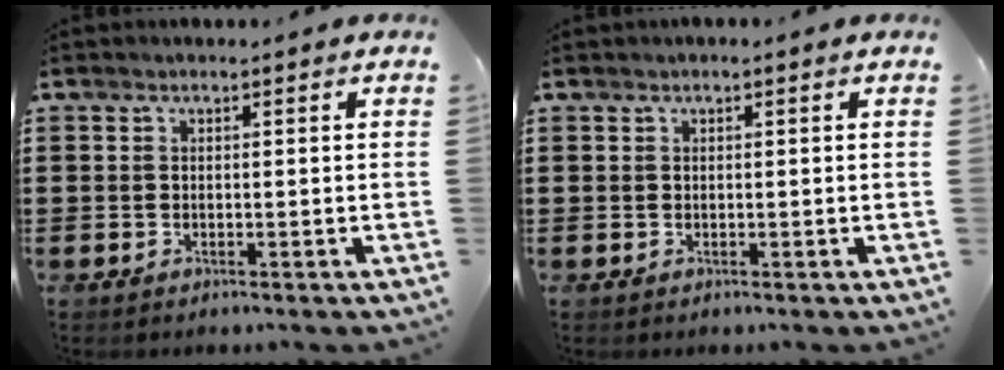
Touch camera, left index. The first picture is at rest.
{"total": 0.0}